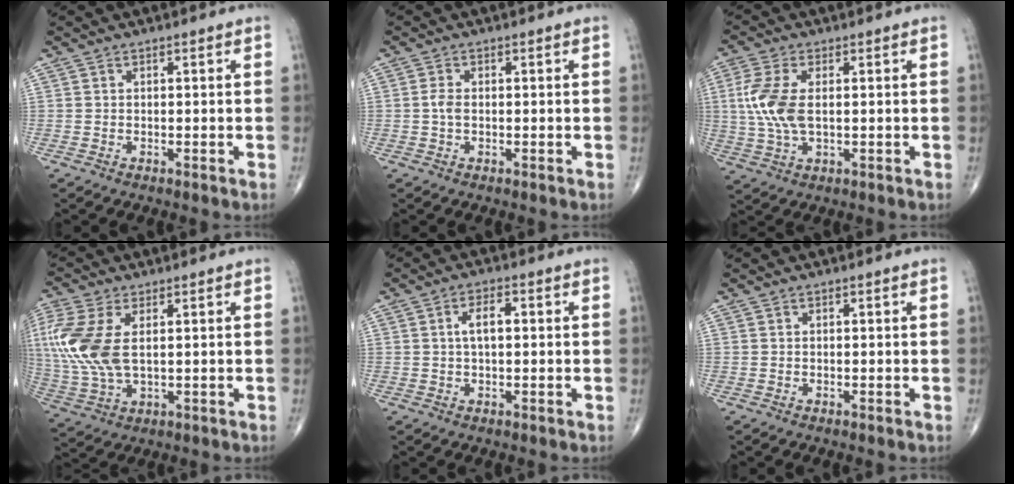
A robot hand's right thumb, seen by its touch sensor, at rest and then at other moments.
{"total": 1.7, "force": [-0.2, 1.0, 1.4], "torque": [-0.031, 0.001, -0.007]}
{"total": 8.7, "force": [0.7, 4.4, 7.5], "torque": [-0.186, -0.002, 0.016]}
{"total": 13.9, "force": [2.4, 7.3, 11.6], "torque": [-0.295, -0.001, 0.055]}
{"total": 3.8, "force": [0.5, 1.7, 3.3], "torque": [-0.061, 0.008, 0.006]}
{"total": 0.0}